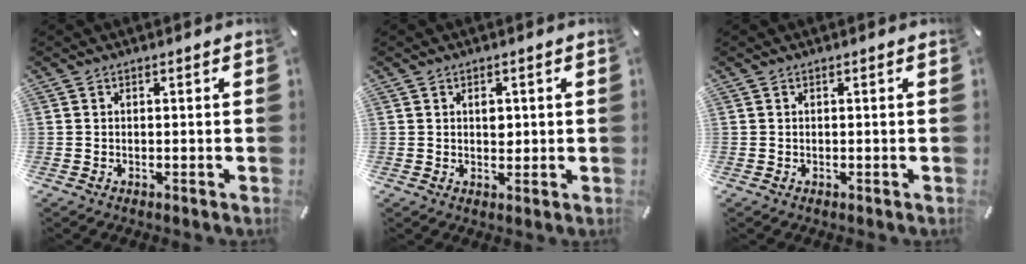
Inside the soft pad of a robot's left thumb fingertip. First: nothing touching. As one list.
[{"total": 2.5, "force": [0.5, 1.9, 1.5], "torque": [-0.017, -0.002, 0.005]}, {"total": 0.0}]